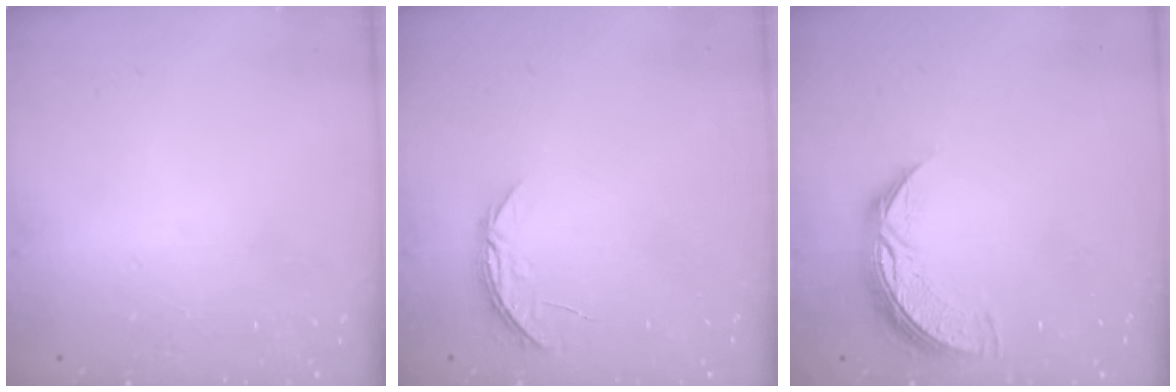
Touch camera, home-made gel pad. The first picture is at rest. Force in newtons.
{"total": 4.0, "press": 4.0, "slide": 0.5}
{"total": 8.7, "press": 8.7, "slide": 0.3}